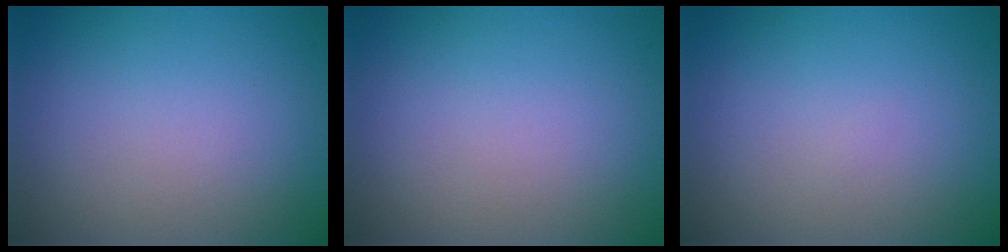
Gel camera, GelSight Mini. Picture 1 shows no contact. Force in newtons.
{"total": 0.0}
{"total": 0.0}